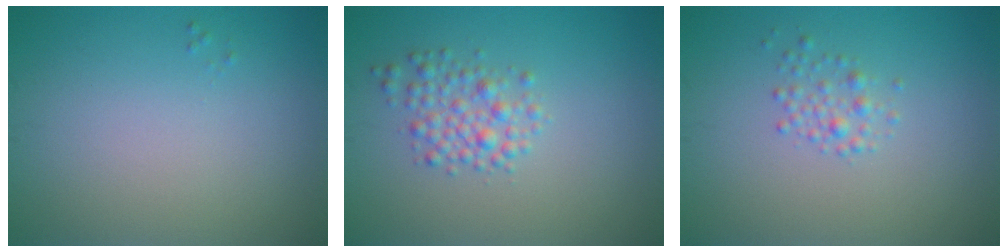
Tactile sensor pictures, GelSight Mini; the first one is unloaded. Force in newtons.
{"total": 2.6, "press": 2.6, "slide": 0.1}
{"total": 1.4, "press": 1.4, "slide": 0.0}